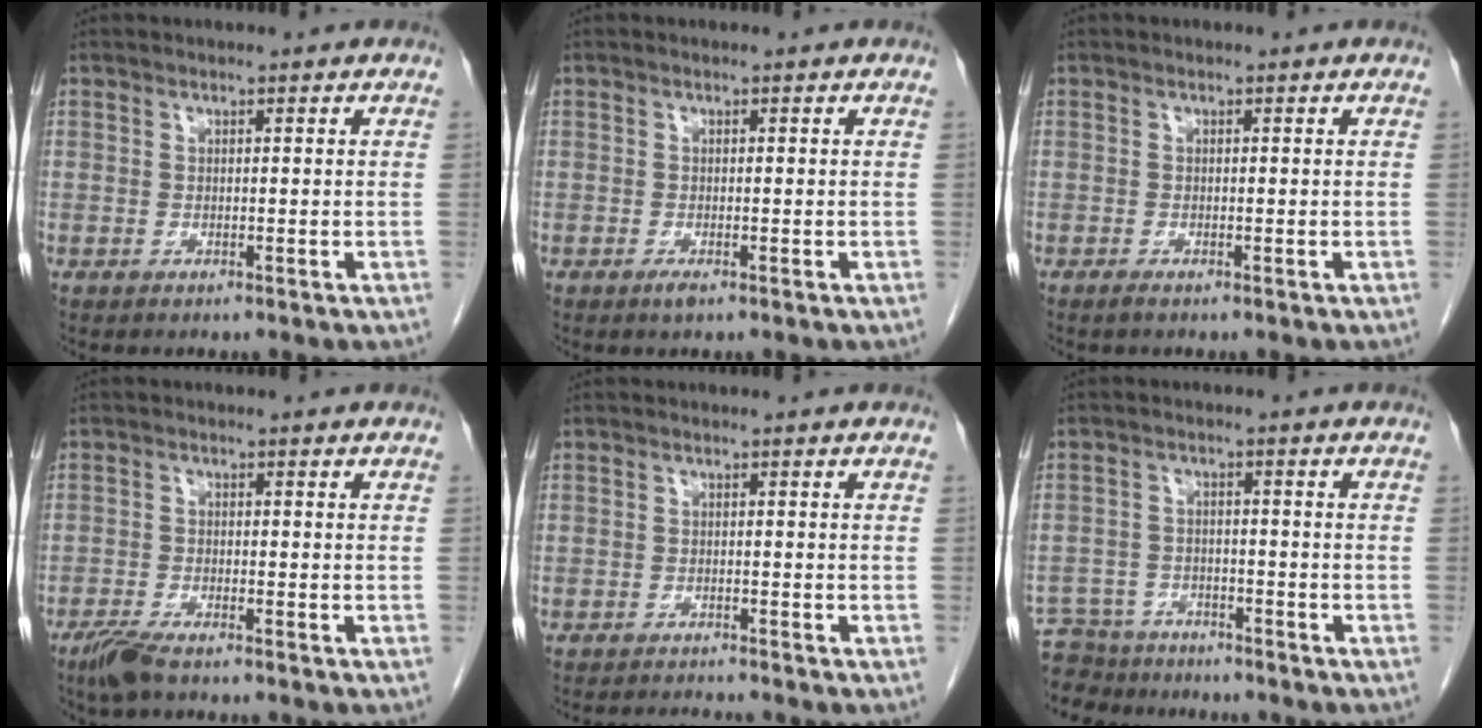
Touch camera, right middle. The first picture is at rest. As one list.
[{"total": 1.1, "force": [-0.7, 0.2, 0.8], "torque": [-0.017, -0.003, -0.011]}, {"total": 0.8, "force": [-0.6, 0.0, 0.5], "torque": [-0.012, -0.002, -0.011]}, {"total": 3.7, "force": [-2.9, 0.6, 2.2], "torque": [-0.051, -0.008, -0.057]}, {"total": 2.5, "force": [-2.3, -0.8, -0.1], "torque": [-0.001, -0.015, -0.038]}, {"total": 9.0, "force": [-8.3, 3.5, 1.1], "torque": [-0.026, 0.006, -0.131]}]